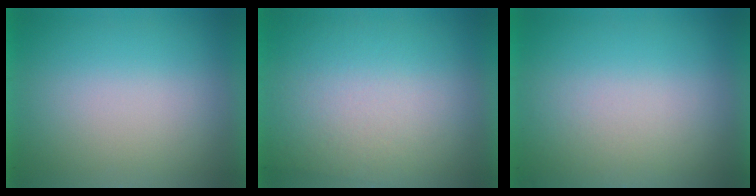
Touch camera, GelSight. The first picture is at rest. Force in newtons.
{"total": 3.1}
{"total": 2.0}